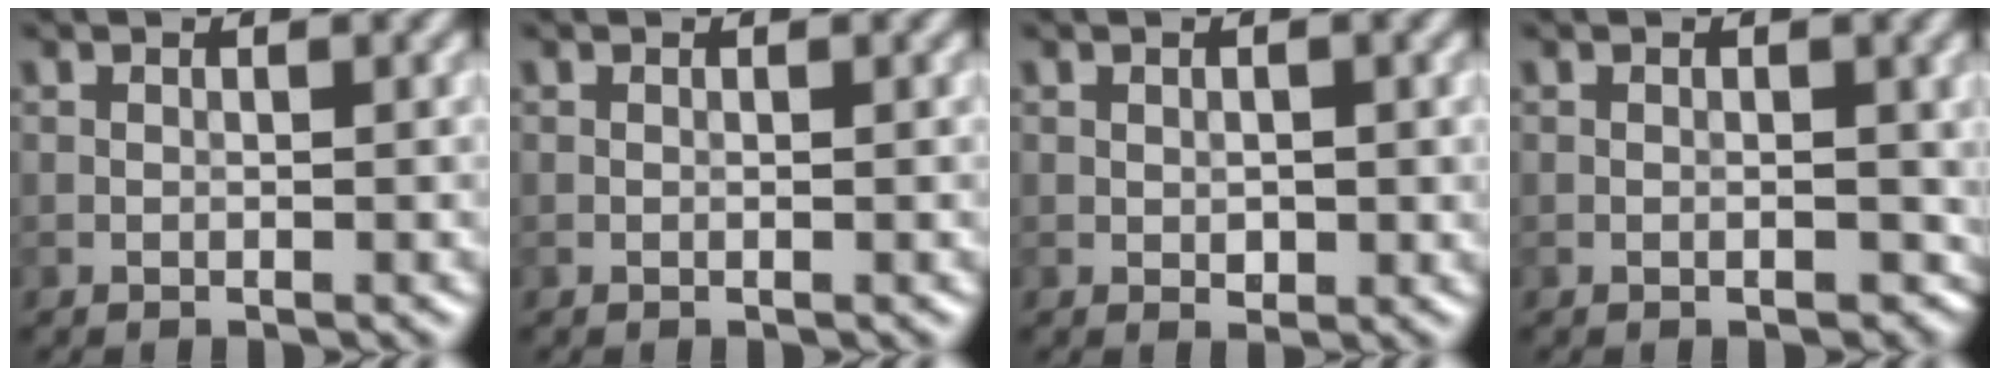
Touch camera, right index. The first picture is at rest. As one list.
[{"total": 0.0}, {"total": 1.1, "force": [0.0, 0.8, 0.8], "torque": [-0.010, -0.002, 0.002]}, {"total": 1.8, "force": [-0.5, 1.1, 1.3], "torque": [-0.018, -0.002, -0.003]}]